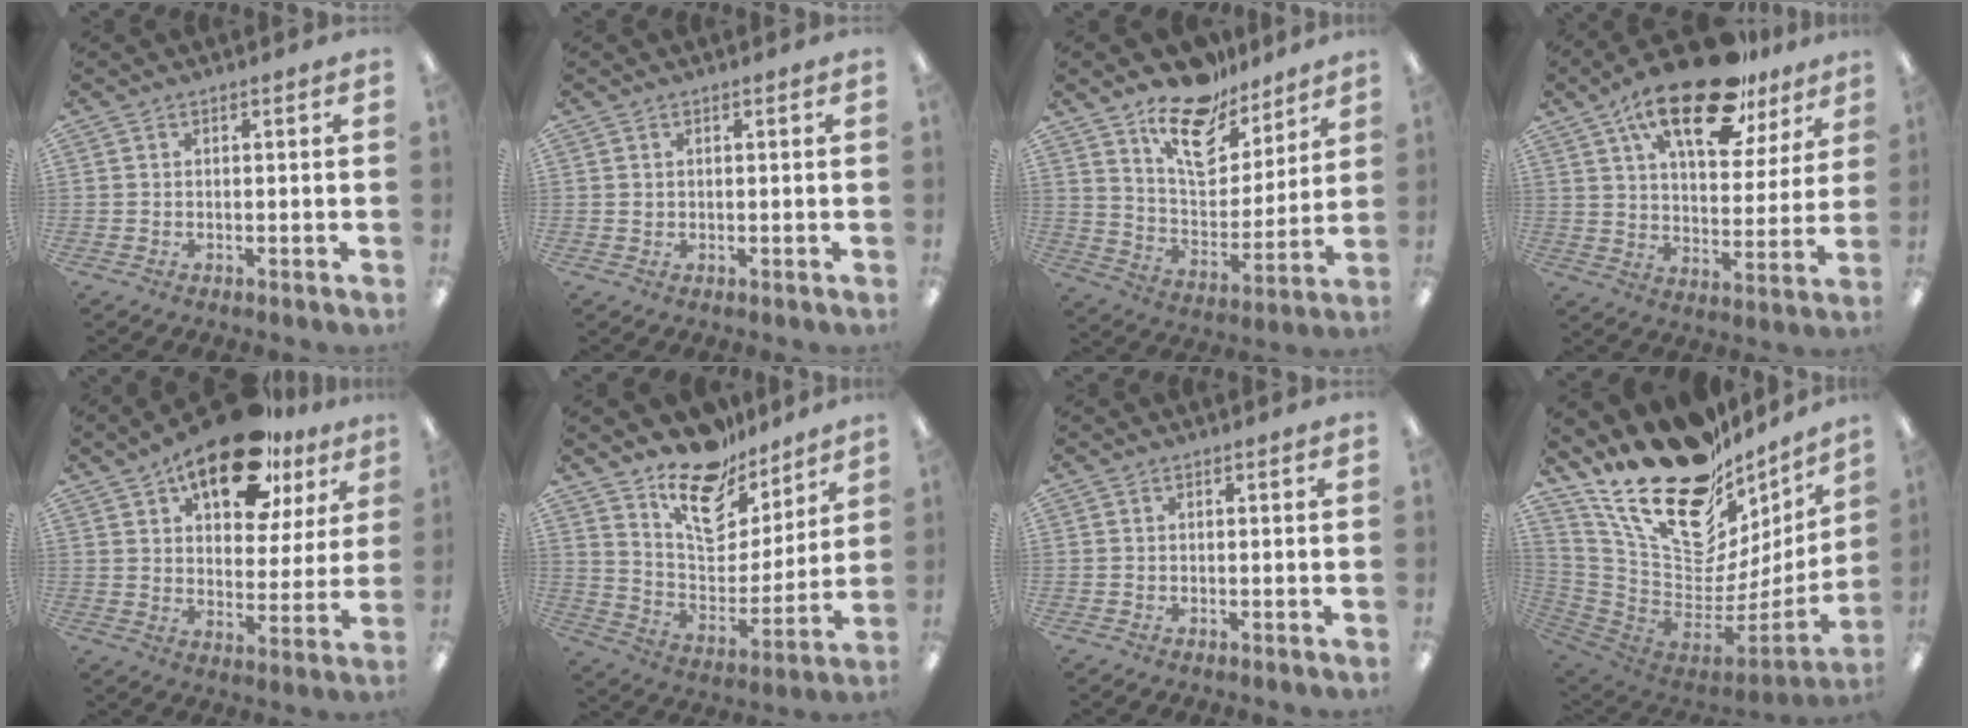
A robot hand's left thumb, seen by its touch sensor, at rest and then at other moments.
{"total": 0.7, "force": [0.3, 0.6, 0.1], "torque": [-0.004, 0.002, 0.006]}
{"total": 16.7, "force": [11.8, 8.9, 7.8], "torque": [-0.122, -0.073, 0.209]}
{"total": 21.3, "force": [13.8, 8.9, 13.6], "torque": [-0.222, -0.066, 0.231]}
{"total": 19.0, "force": [12.8, 8.9, 10.8], "torque": [-0.160, -0.064, 0.215]}
{"total": 17.9, "force": [13.4, 9.5, 7.1], "torque": [-0.120, -0.096, 0.239]}
{"total": 0.0}
{"total": 27.3, "force": [18.1, 12.7, 16.0], "torque": [-0.256, -0.140, 0.339]}